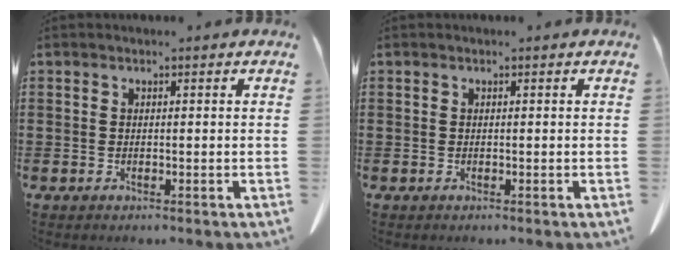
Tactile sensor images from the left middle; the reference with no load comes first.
{"total": 0.0}